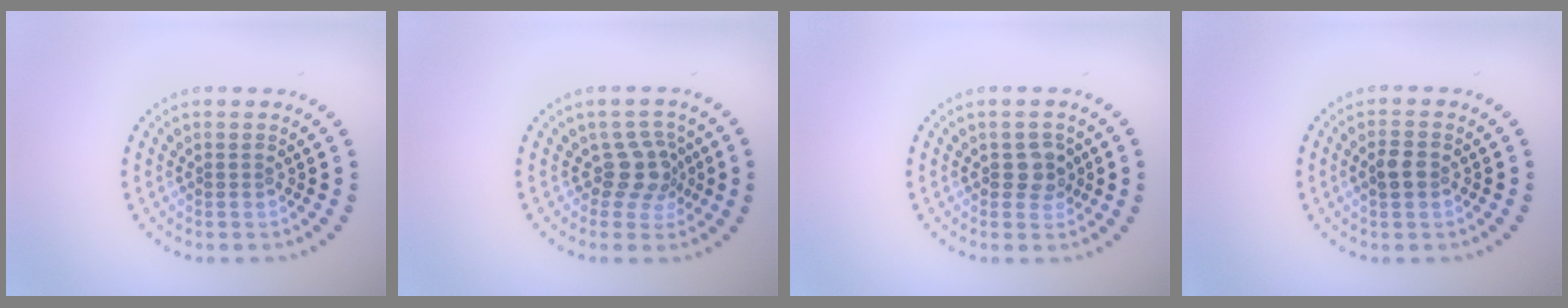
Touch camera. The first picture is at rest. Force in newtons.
{"total": 2.8, "press": 2.2, "slide": 1.8}
{"total": 2.0, "press": 1.9, "slide": 0.6}
{"total": 1.9, "press": 1.9, "slide": 0.1}